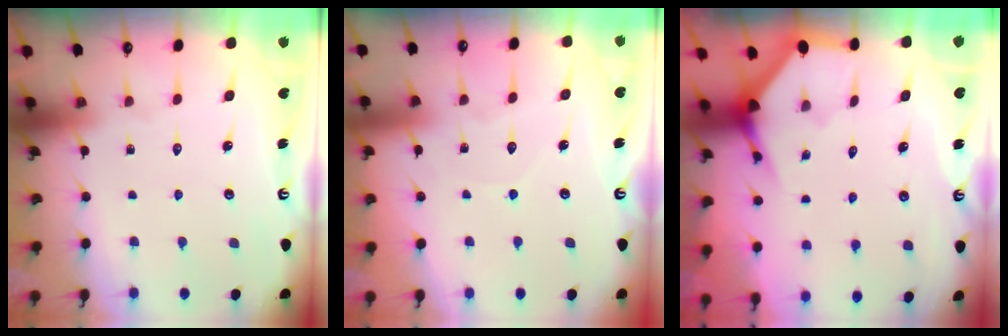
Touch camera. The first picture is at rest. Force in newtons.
{"total": 4.0, "press": 4.0, "slide": 0.4}
{"total": 3.4, "press": 3.4, "slide": 0.2}